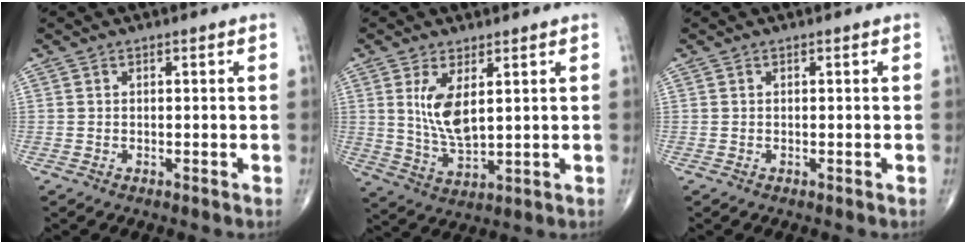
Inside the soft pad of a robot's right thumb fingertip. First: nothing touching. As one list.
[{"total": 8.1, "force": [2.4, 3.4, 7.0], "torque": [-0.135, -0.023, 0.059]}, {"total": 0.0}]